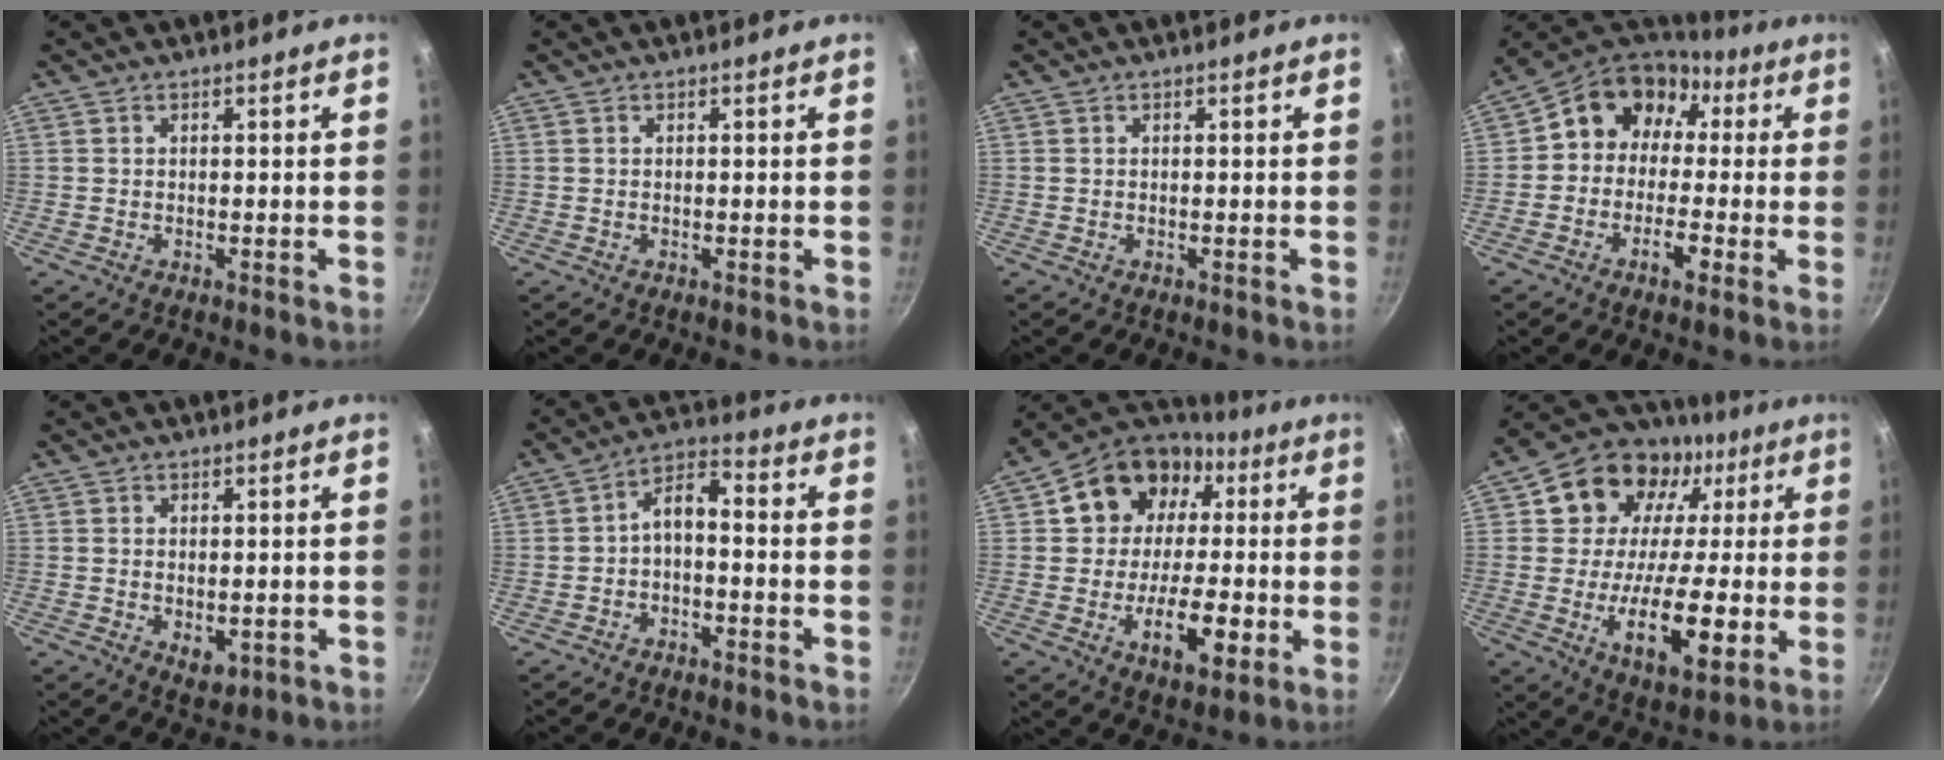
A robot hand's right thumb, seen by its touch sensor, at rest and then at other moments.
{"total": 0.0}
{"total": 0.0}
{"total": 13.5, "force": [1.0, 11.0, 7.7], "torque": [-0.096, 0.042, -0.001]}
{"total": 3.9, "force": [-0.6, 2.4, 3.0], "torque": [-0.041, -0.012, -0.003]}
{"total": 5.5, "force": [-1.8, 2.8, 4.3], "torque": [-0.075, 0.044, -0.034]}
{"total": 20.2, "force": [0.3, 15.8, 12.6], "torque": [-0.163, 0.036, 0.006]}
{"total": 22.6, "force": [0.9, 16.6, 15.3], "torque": [-0.221, 0.019, 0.017]}